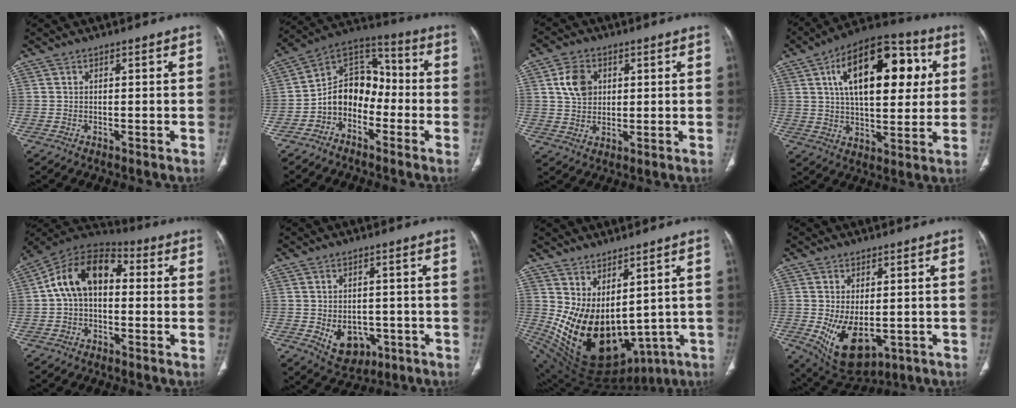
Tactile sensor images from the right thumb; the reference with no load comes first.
{"total": 11.3, "force": [-3.9, 8.6, 6.2], "torque": [-0.073, 0.070, -0.086]}
{"total": 7.2, "force": [1.8, 5.7, 4.1], "torque": [-0.057, -0.003, 0.031]}
{"total": 22.8, "force": [6.4, 11.4, 18.7], "torque": [-0.258, 0.005, 0.091]}
{"total": 13.0, "force": [0.9, 8.6, 9.7], "torque": [-0.153, 0.042, 0.000]}
{"total": 7.1, "force": [-2.0, 5.4, 4.0], "torque": [-0.037, 0.011, -0.012]}
{"total": 18.0, "force": [1.5, 11.3, 13.9], "torque": [-0.228, -0.042, 0.077]}
{"total": 10.8, "force": [-2.1, 6.2, 8.6], "torque": [-0.137, -0.013, -0.010]}